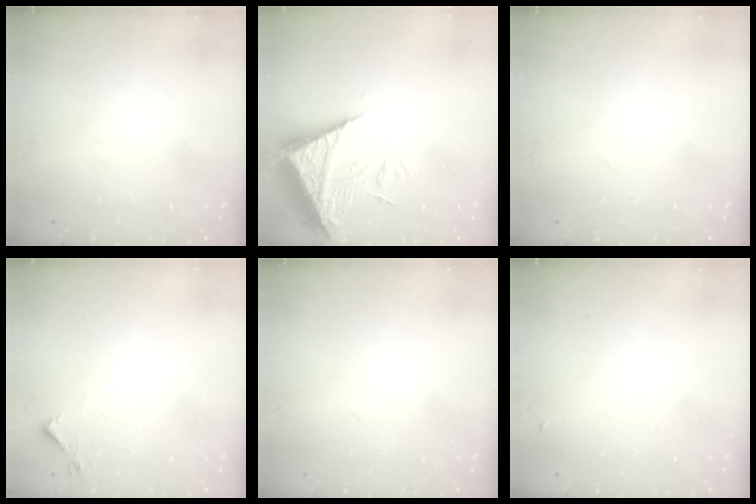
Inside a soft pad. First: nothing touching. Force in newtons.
{"total": 9.7, "press": 9.6, "slide": 0.8}
{"total": 0.0}
{"total": 3.9, "press": 3.8, "slide": 0.6}
{"total": 0.0}
{"total": 3.9, "press": 3.8, "slide": 0.6}